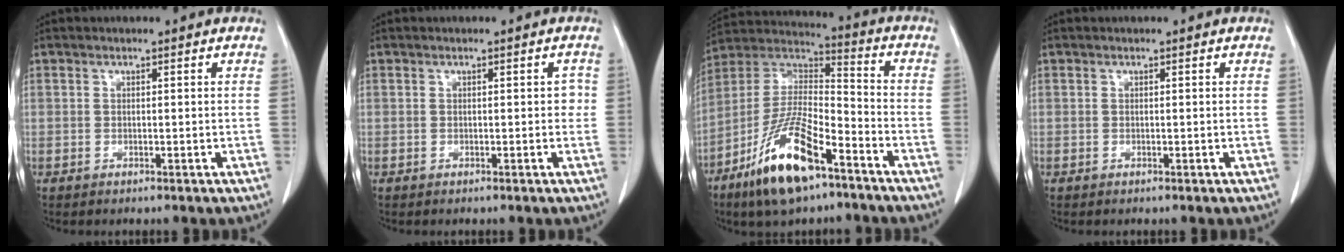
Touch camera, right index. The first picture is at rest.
{"total": 1.2, "force": [0.0, 0.8, 0.9], "torque": [0.000, 0.006, -0.002]}
{"total": 16.9, "force": [-10.0, 4.7, 12.8], "torque": [-0.261, -0.008, -0.183]}
{"total": 0.0}